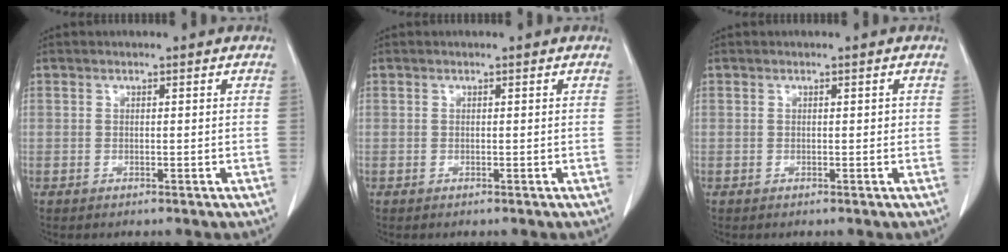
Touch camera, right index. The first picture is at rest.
{"total": 0.0}
{"total": 0.6, "force": [0.1, 0.3, 0.5], "torque": [-0.005, 0.003, 0.004]}